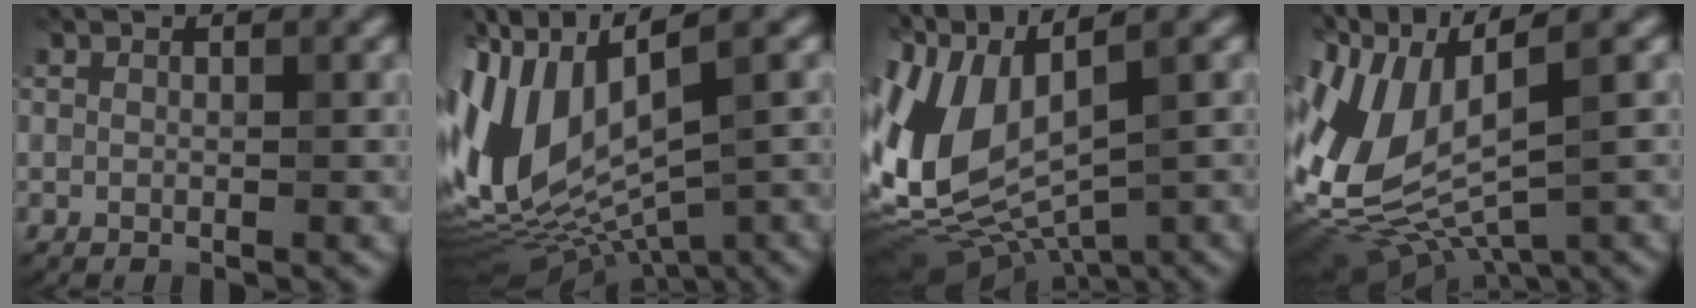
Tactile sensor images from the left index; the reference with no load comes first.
{"total": 12.7, "force": [1.2, 6.1, 11.1], "torque": [-0.250, -0.005, 0.046]}
{"total": 10.9, "force": [1.3, 5.7, 9.1], "torque": [-0.213, -0.004, 0.028]}
{"total": 13.3, "force": [0.5, 6.3, 11.7], "torque": [-0.270, 0.003, 0.022]}